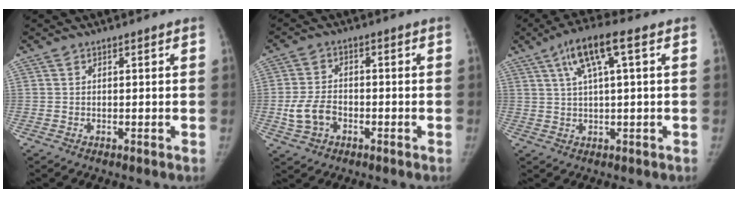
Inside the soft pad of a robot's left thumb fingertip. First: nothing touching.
{"total": 6.5, "force": [-2.0, 4.7, 4.0], "torque": [-0.075, 0.015, -0.036]}
{"total": 8.9, "force": [3.4, 1.8, 8.0], "torque": [-0.161, 0.017, 0.059]}